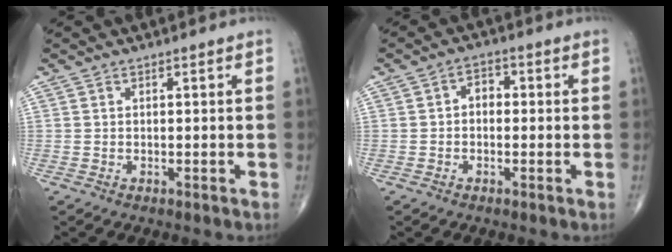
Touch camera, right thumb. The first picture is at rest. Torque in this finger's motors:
{"motor_torque": [-0.22, -0.42, -0.06, -0.09, 0.02]}